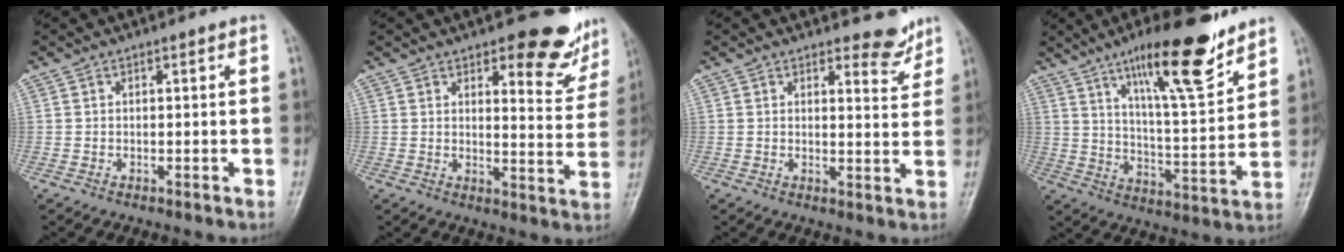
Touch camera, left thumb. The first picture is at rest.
{"total": 11.5, "force": [8.1, 4.3, 7.0], "torque": [-0.045, -0.056, 0.098]}
{"total": 4.4, "force": [3.8, 1.7, 1.5], "torque": [0.001, -0.033, 0.045]}
{"total": 17.7, "force": [11.7, 3.8, 12.6], "torque": [-0.176, -0.068, 0.194]}